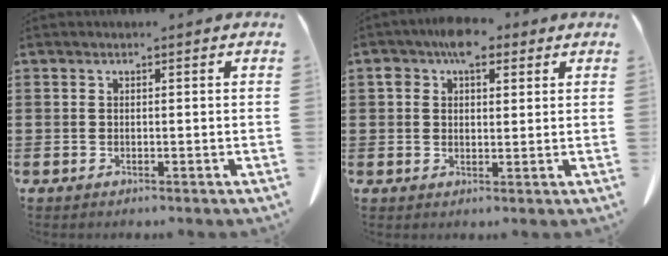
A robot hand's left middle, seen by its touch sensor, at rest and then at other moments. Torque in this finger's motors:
{"motor_torque": [2.14, 0.00, 0.39, 0.05]}